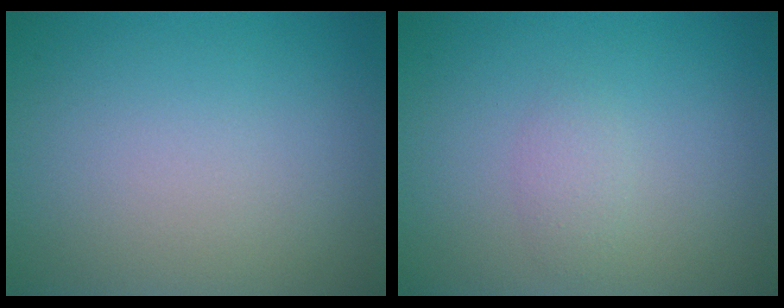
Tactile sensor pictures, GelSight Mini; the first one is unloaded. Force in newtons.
{"total": 1.2, "press": 1.2, "slide": 0.0}